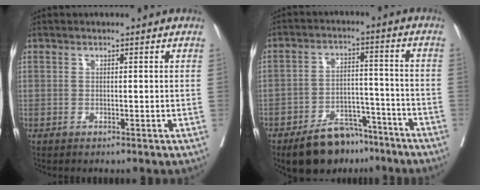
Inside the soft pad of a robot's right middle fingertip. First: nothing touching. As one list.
[{"total": 10.6, "force": [-8.4, 4.9, 4.3], "torque": [-0.062, 0.013, -0.137]}]